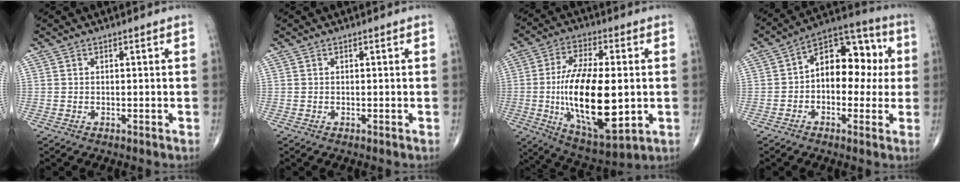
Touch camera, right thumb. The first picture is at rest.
{"total": 0.0}
{"total": 21.5, "force": [-1.8, 9.0, 19.5], "torque": [-0.341, -0.010, -0.018]}
{"total": 13.7, "force": [0.6, 8.8, 10.4], "torque": [-0.107, 0.041, -0.006]}